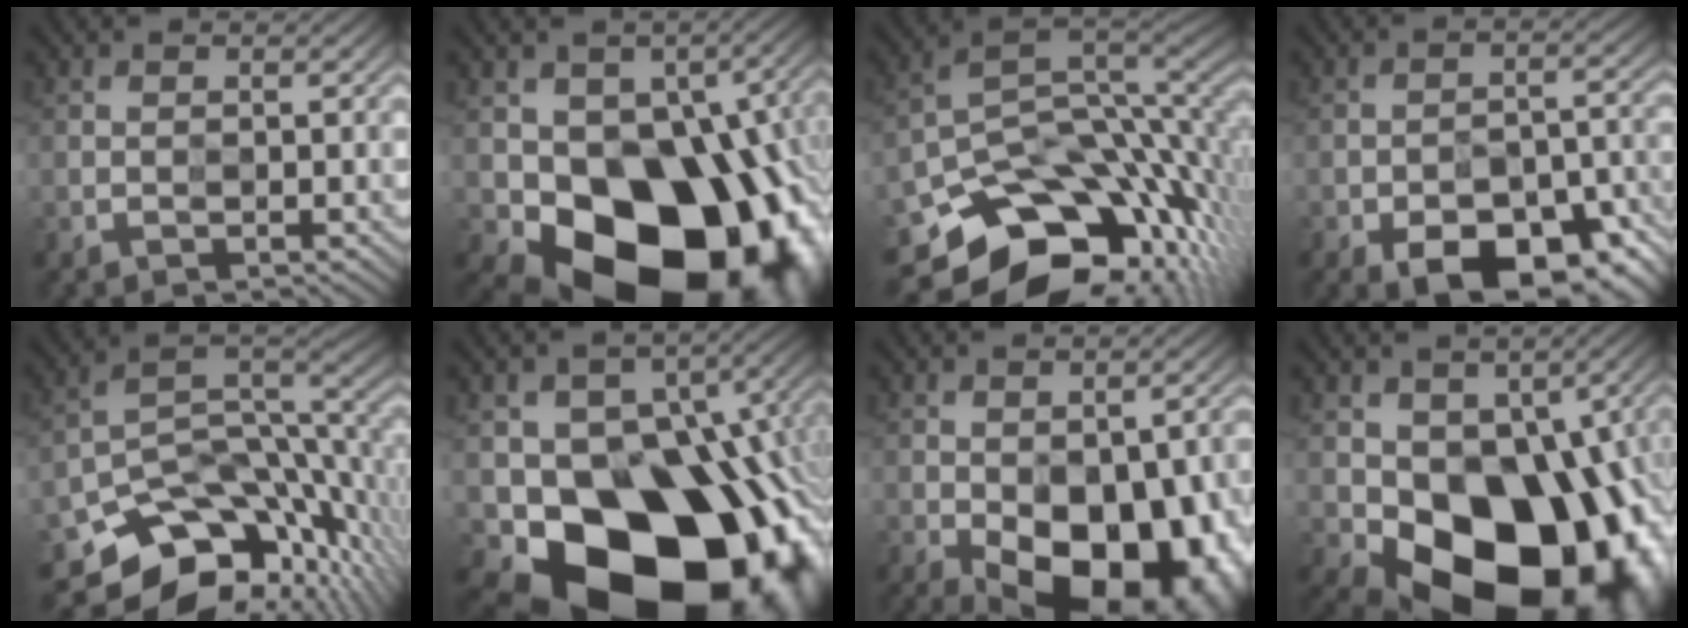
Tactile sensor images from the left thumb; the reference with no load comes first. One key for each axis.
{"total": 18.4, "fx": -7.0, "fy": 12.9, "fz": 11.1, "tx": -0.145, "ty": -0.026, "tz": -0.094}
{"total": 15.7, "fx": -8.6, "fy": 9.3, "fz": 9.2, "tx": -0.162, "ty": -0.037, "tz": -0.122}
{"total": 12.8, "fx": -8.9, "fy": 6.2, "fz": 6.8, "tx": -0.079, "ty": -0.011, "tz": -0.129}
{"total": 13.2, "fx": -8.0, "fy": 7.9, "fz": 6.9, "tx": -0.128, "ty": -0.020, "tz": -0.121}
{"total": 20.1, "fx": -8.0, "fy": 14.9, "fz": 10.9, "tx": -0.153, "ty": -0.041, "tz": -0.107}
{"total": 18.5, "fx": -8.8, "fy": 10.6, "fz": 12.4, "tx": -0.153, "ty": -0.037, "tz": -0.087}
{"total": 17.5, "fx": -5.5, "fy": 11.9, "fz": 11.7, "tx": -0.171, "ty": -0.037, "tz": -0.068}